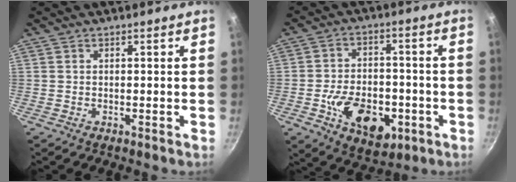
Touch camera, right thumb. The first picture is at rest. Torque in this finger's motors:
{"motor_torque": [1.90, 1.71, 0.29, -0.21, 0.39]}